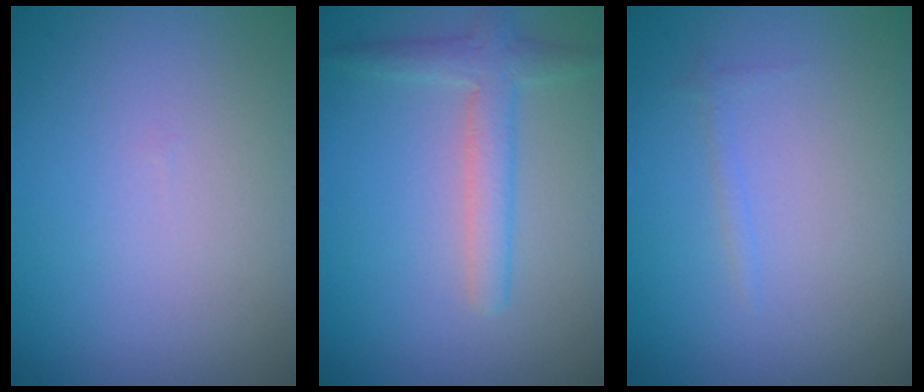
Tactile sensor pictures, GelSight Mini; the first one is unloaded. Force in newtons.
{"total": 2.8, "press": 2.8, "slide": 0.1}
{"total": 0.5, "press": 0.5, "slide": 0.1}